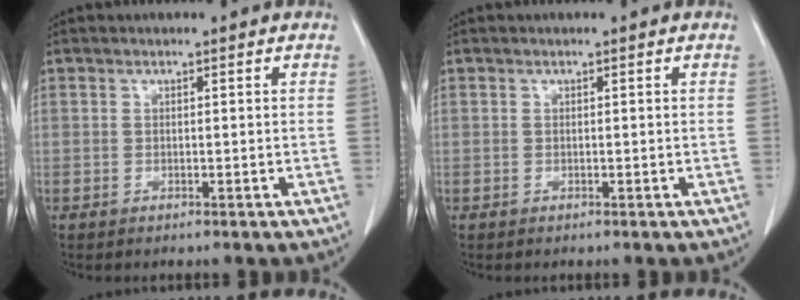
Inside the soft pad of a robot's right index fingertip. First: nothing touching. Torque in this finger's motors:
{"motor_torque": [0.00, 0.00, 0.00, 0.00]}